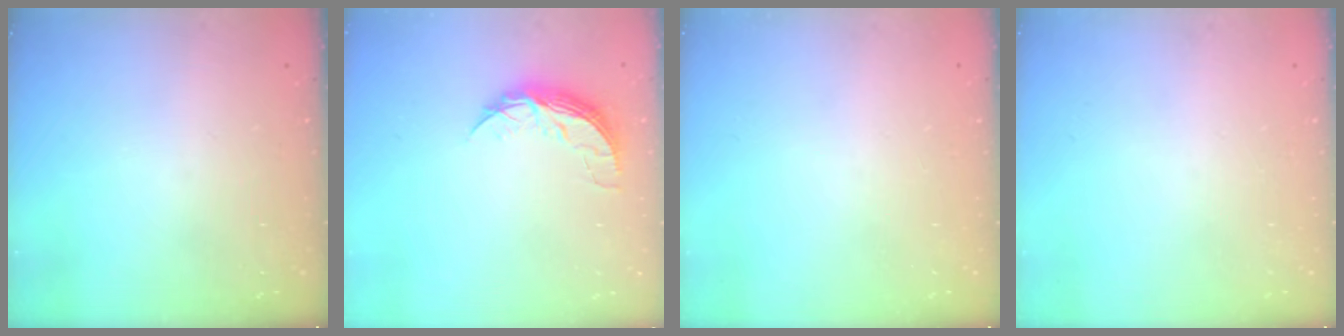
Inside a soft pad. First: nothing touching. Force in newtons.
{"total": 8.0, "press": 8.0, "slide": 0.6}
{"total": 0.0}
{"total": 0.0}